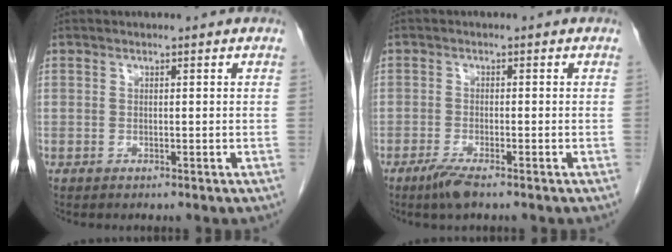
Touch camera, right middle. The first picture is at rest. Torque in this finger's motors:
{"motor_torque": [0.57, -0.35, 0.15, 0.05]}